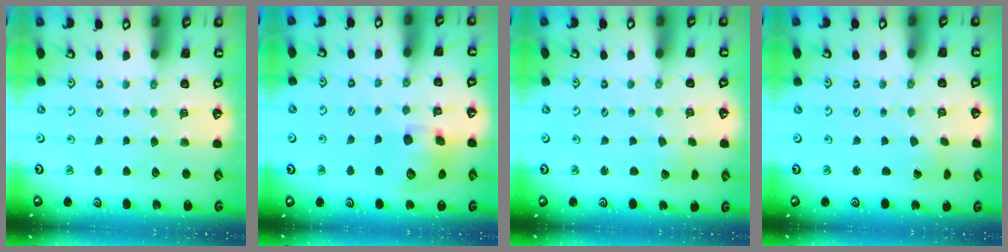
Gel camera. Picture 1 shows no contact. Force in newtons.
{"total": 11.3, "press": 11.1, "slide": 1.8}
{"total": 2.0, "press": 2.0, "slide": 0.1}
{"total": 0.8, "press": 0.8, "slide": 0.0}